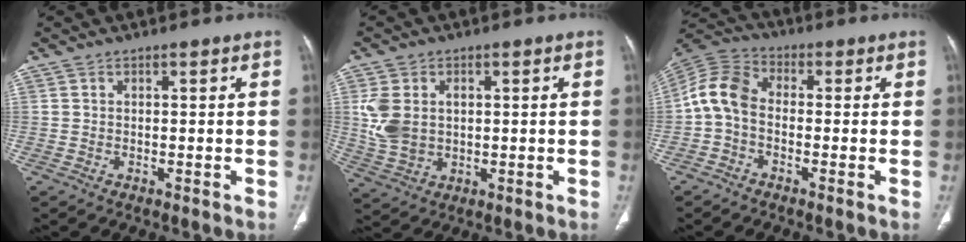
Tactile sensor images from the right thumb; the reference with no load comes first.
{"total": 8.3, "force": [1.2, 6.2, 5.4], "torque": [-0.106, 0.002, 0.035]}
{"total": 8.0, "force": [-1.1, 5.5, 5.8], "torque": [-0.110, 0.025, -0.038]}